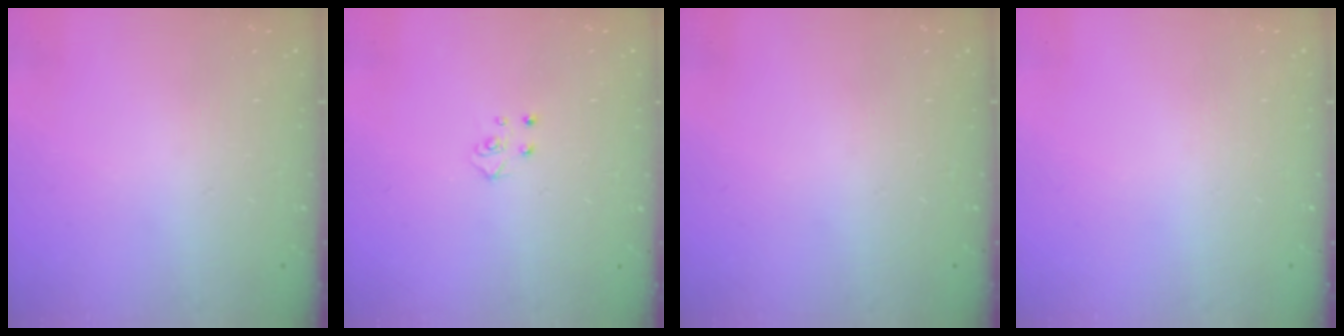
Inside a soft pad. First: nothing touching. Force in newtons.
{"total": 3.9, "press": 3.9, "slide": 0.4}
{"total": 0.0}
{"total": 0.0}